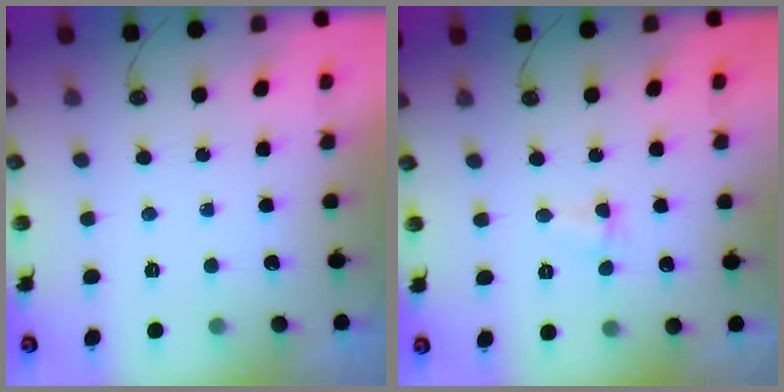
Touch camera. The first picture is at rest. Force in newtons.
{"total": 2.6, "press": 2.5, "slide": 0.5}